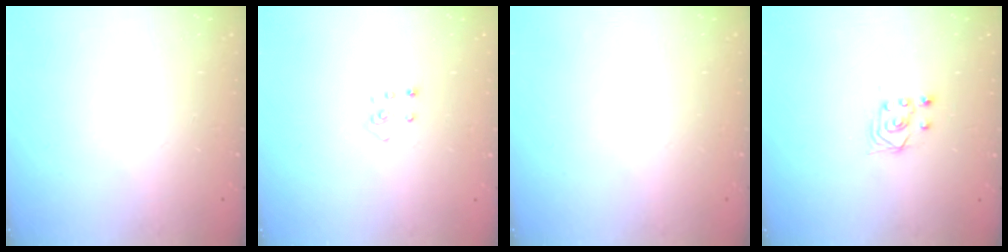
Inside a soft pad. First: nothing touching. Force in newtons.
{"total": 3.1, "press": 3.1, "slide": 0.2}
{"total": 0.0}
{"total": 2.8, "press": 2.4, "slide": 1.4}